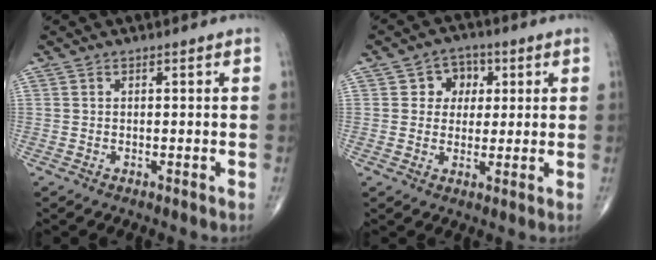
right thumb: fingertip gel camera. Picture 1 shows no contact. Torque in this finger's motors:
{"motor_torque": [-0.43, 0.56, 0.04, 0.14, 0.02]}